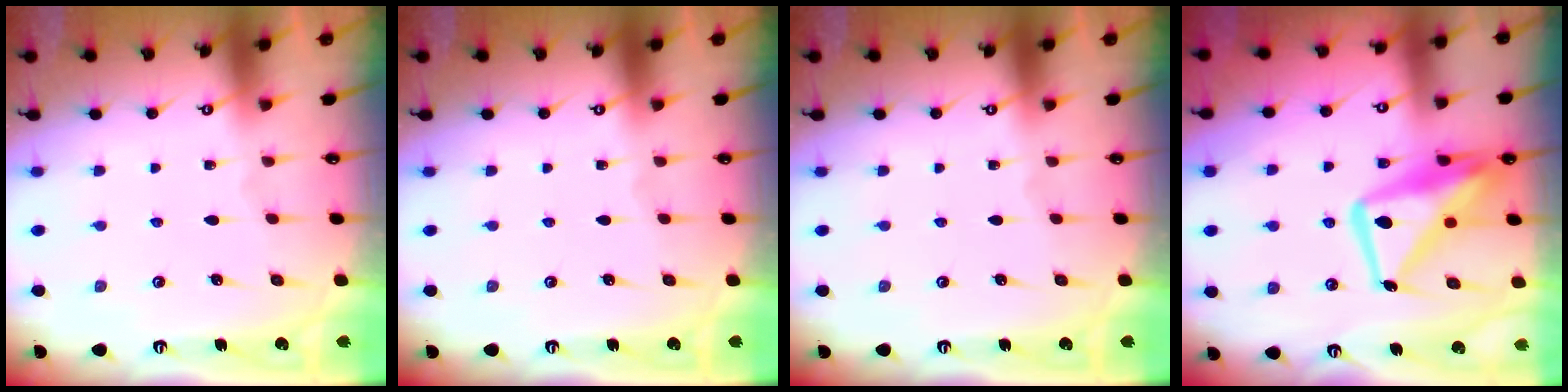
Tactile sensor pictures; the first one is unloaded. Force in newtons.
{"total": 0.0}
{"total": 0.0}
{"total": 17.2, "press": 17.2, "slide": 1.7}